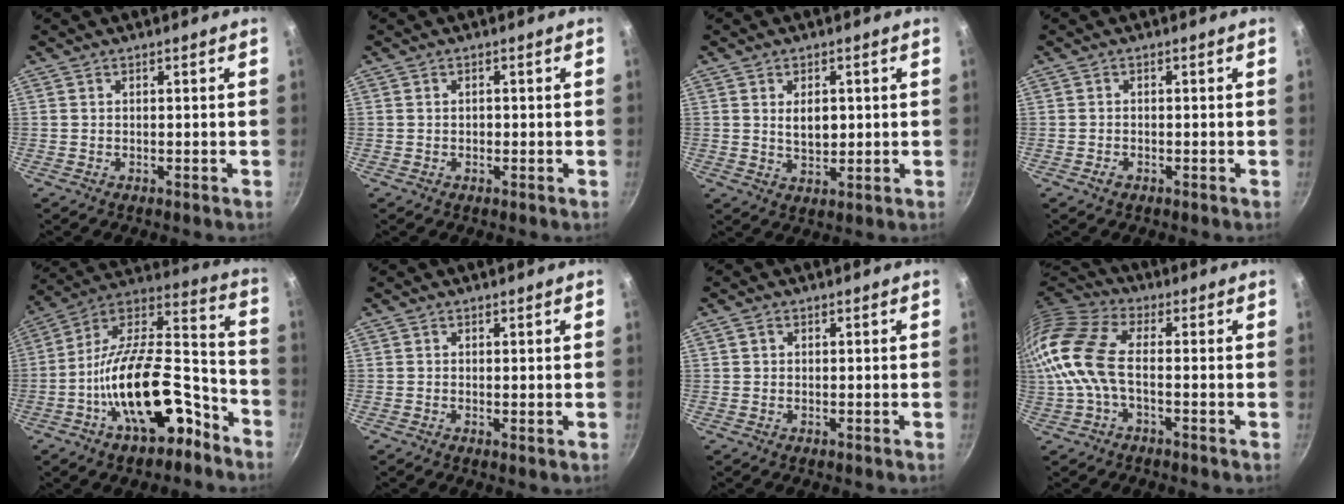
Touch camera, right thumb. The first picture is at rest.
{"total": 0.8, "force": [0.0, 0.7, 0.5], "torque": [-0.005, 0.004, 0.000]}
{"total": 5.0, "force": [0.9, 3.1, 3.8], "torque": [-0.052, -0.010, 0.020]}
{"total": 1.2, "force": [-0.7, 0.8, 0.6], "torque": [-0.012, 0.004, -0.015]}
{"total": 23.5, "force": [-10.5, 11.0, 18.0], "torque": [-0.254, 0.086, -0.173]}
{"total": 0.7, "force": [0.3, 0.3, 0.5], "torque": [-0.008, -0.007, 0.002]}
{"total": 1.0, "force": [0.3, 0.9, 0.4], "torque": [-0.005, 0.004, 0.004]}
{"total": 13.7, "force": [-1.0, 7.2, 11.6], "torque": [-0.252, 0.025, -0.041]}